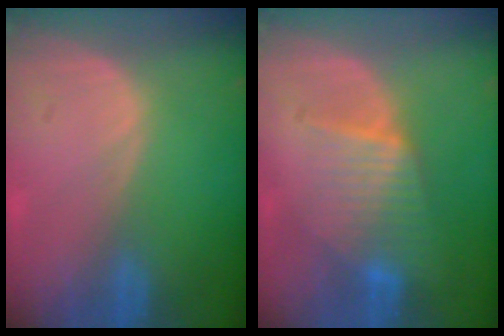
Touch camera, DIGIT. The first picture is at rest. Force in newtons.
{"total": 6.5, "press": 6.4, "slide": 1.0}